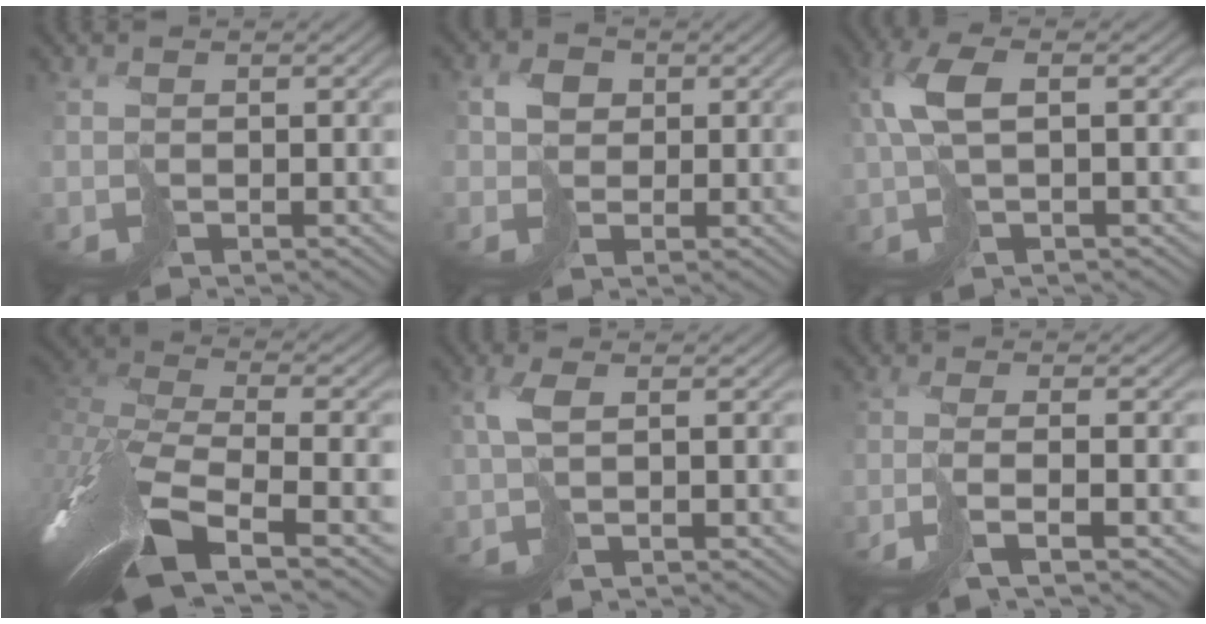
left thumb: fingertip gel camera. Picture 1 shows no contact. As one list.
[{"total": 3.3, "force": [0.7, 2.9, 1.5], "torque": [-0.031, 0.002, 0.010]}, {"total": 6.1, "force": [1.1, 2.3, 5.5], "torque": [-0.122, 0.014, 0.019]}, {"total": 15.0, "force": [-6.5, 6.0, 12.1], "torque": [-0.314, -0.031, -0.092]}, {"total": 3.0, "force": [0.9, 0.9, 2.7], "torque": [-0.059, 0.009, 0.017]}, {"total": 5.5, "force": [-2.6, 1.3, 4.7], "torque": [-0.080, 0.000, -0.063]}]